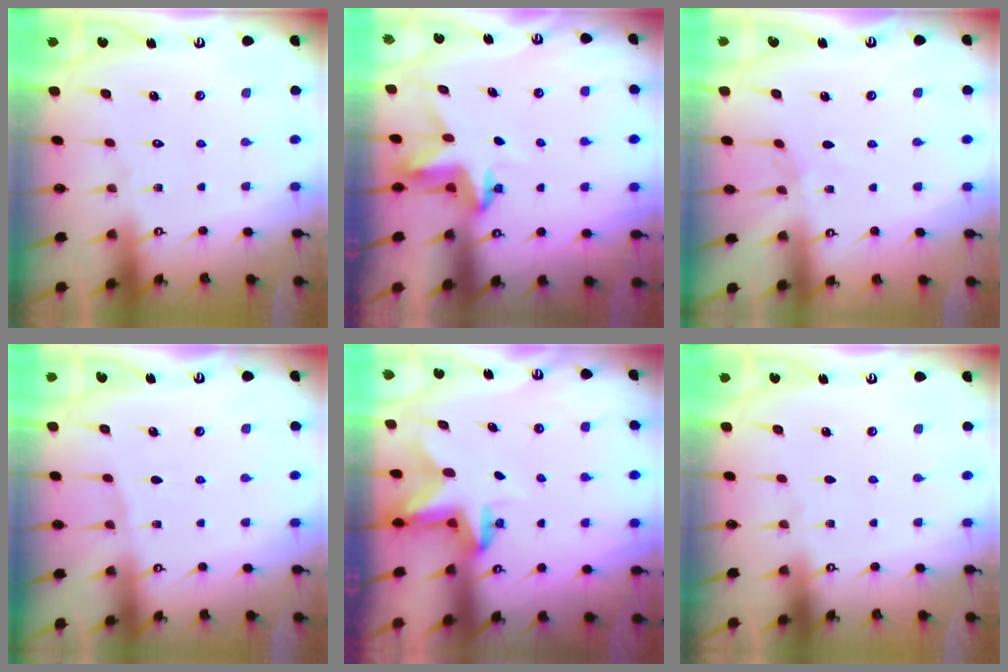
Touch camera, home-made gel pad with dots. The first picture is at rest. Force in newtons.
{"total": 3.7, "press": 3.6, "slide": 0.3}
{"total": 2.4, "press": 2.3, "slide": 0.4}
{"total": 2.2, "press": 2.2, "slide": 0.4}
{"total": 2.7, "press": 2.7, "slide": 0.5}
{"total": 0.0}